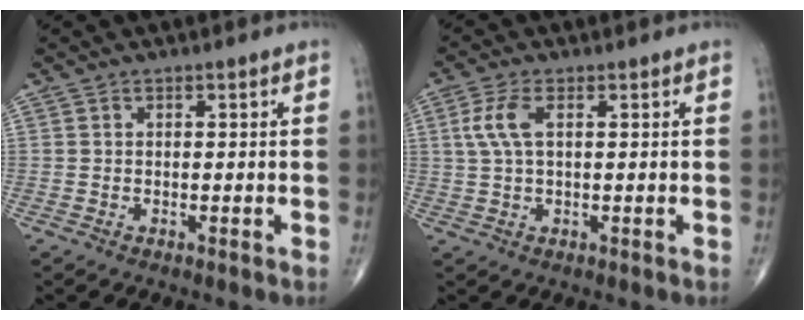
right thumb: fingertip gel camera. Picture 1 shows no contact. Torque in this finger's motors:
{"motor_torque": [0.16, 0.16, 0.76, 0.28, 0.11]}